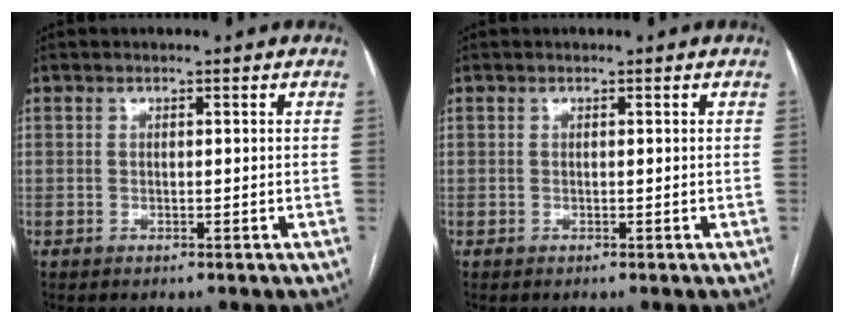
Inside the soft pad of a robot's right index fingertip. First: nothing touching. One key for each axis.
{"total": 0.0}